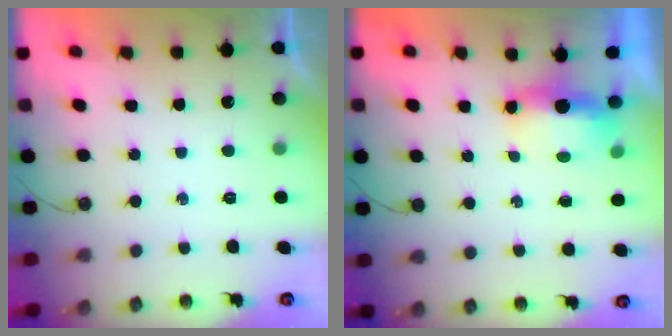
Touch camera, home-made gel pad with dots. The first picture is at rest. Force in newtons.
{"total": 5.7, "press": 5.6, "slide": 0.9}